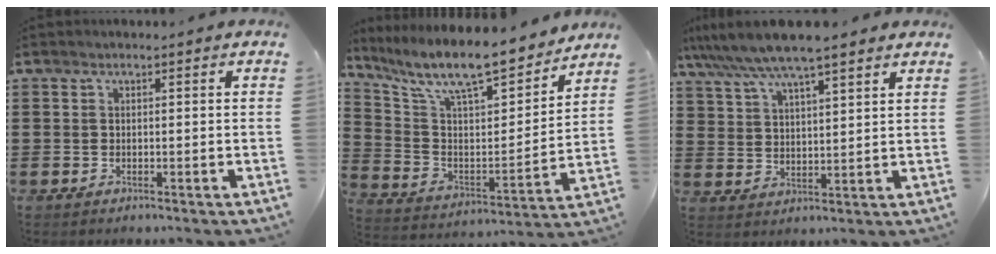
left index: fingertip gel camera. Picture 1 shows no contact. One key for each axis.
{"total": 10.6, "fx": 9.1, "fy": 2.0, "fz": 5.1, "tx": -0.122, "ty": -0.065, "tz": 0.151}
{"total": 7.4, "fx": 6.3, "fy": 1.1, "fz": 3.7, "tx": -0.091, "ty": -0.018, "tz": 0.111}